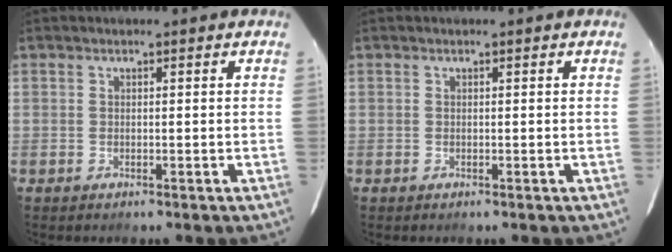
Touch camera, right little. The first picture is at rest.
{"total": 0.0}